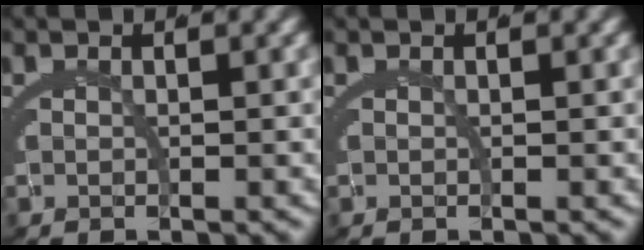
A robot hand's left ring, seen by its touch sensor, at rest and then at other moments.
{"total": 0.0}